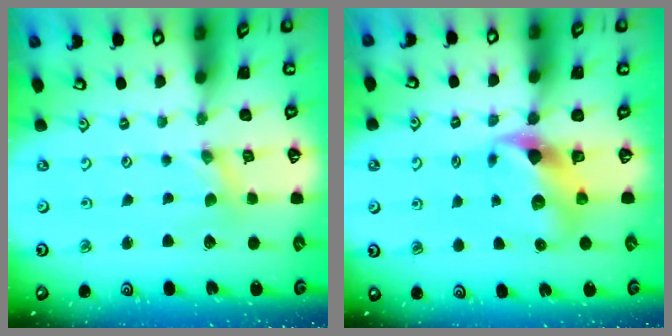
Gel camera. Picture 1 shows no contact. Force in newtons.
{"total": 8.4, "press": 8.2, "slide": 1.6}